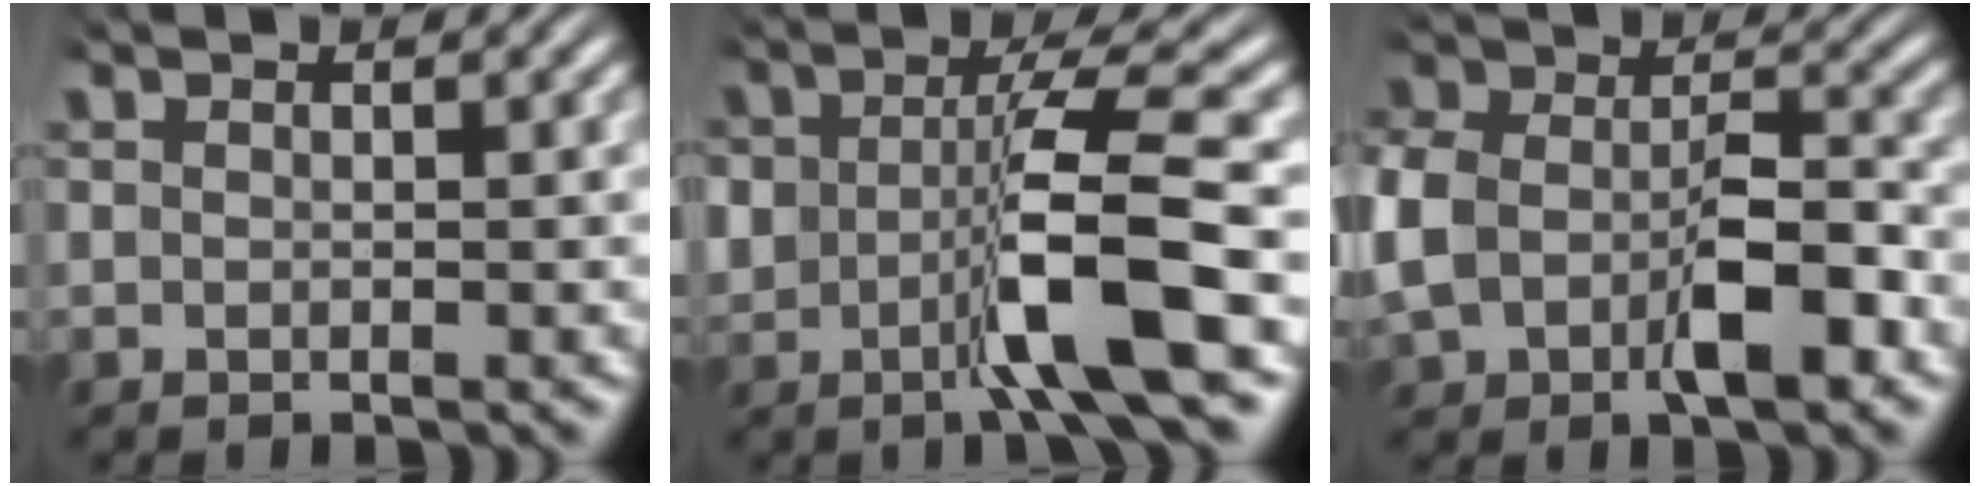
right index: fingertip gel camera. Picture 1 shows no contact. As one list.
[{"total": 5.3, "force": [-0.9, 1.0, 5.1], "torque": [-0.089, 0.002, -0.012]}, {"total": 6.6, "force": [-1.4, 4.8, 4.3], "torque": [-0.101, -0.012, -0.019]}]